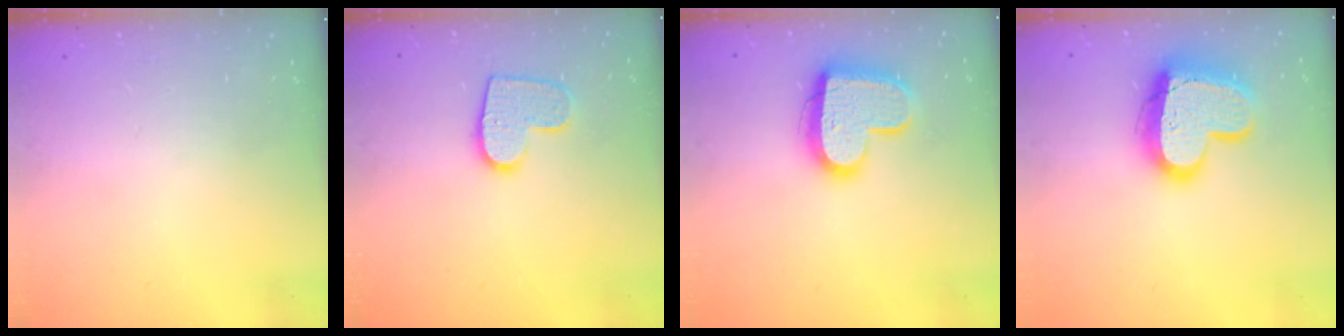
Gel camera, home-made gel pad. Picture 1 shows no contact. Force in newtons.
{"total": 11.3, "press": 11.3, "slide": 0.7}
{"total": 16.3, "press": 16.3, "slide": 1.3}
{"total": 19.3, "press": 19.2, "slide": 2.0}